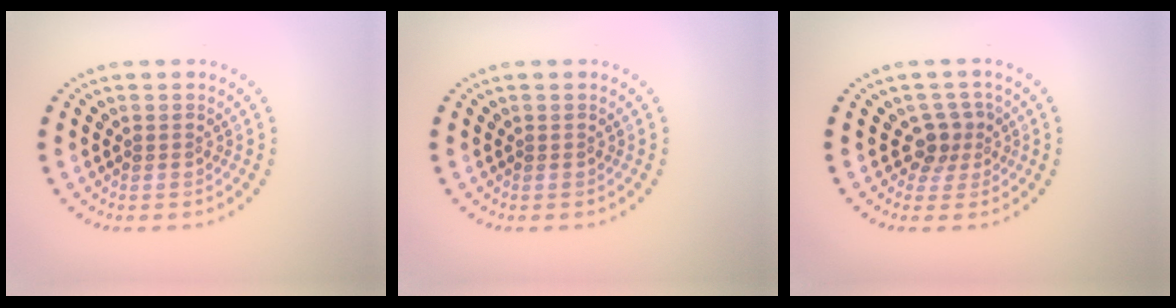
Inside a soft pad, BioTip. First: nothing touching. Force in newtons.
{"total": 0.0}
{"total": 2.2, "press": 1.8, "slide": 1.4}